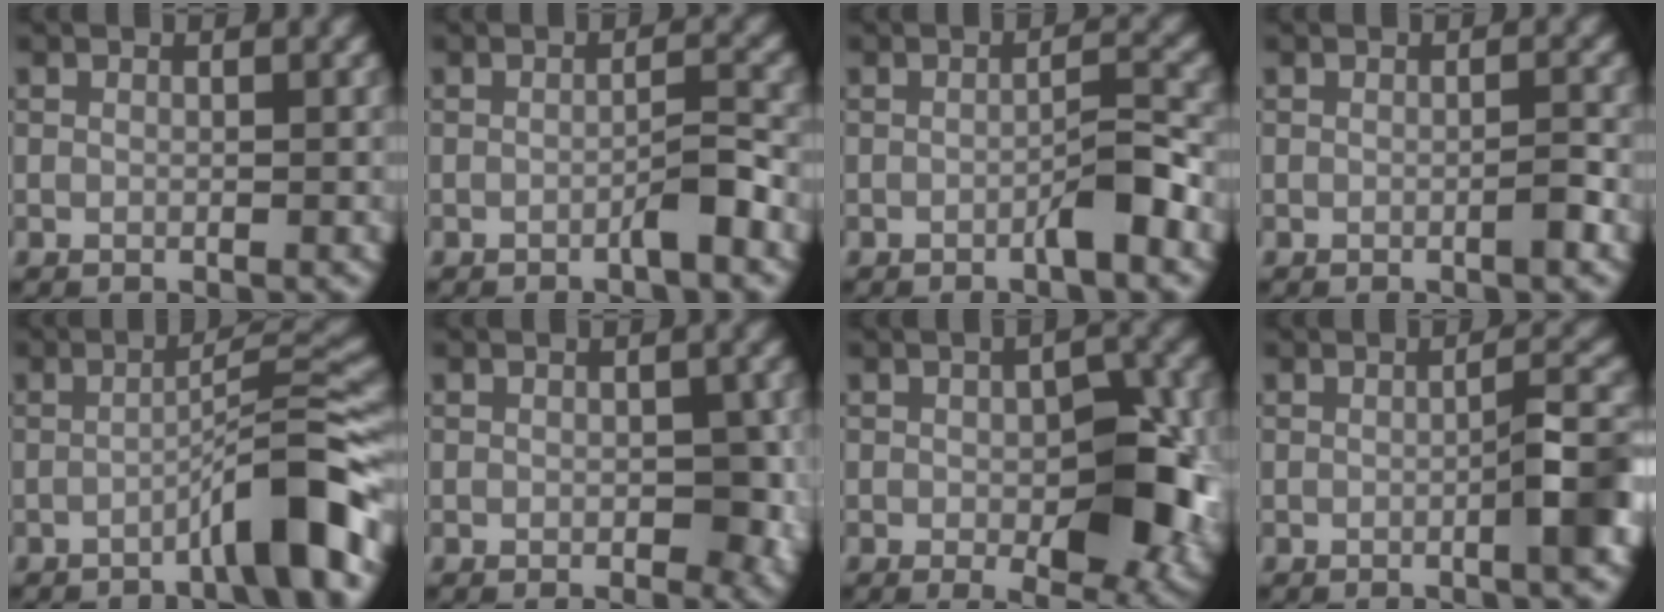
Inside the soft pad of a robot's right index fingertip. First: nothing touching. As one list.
[{"total": 2.1, "force": [-1.1, 0.1, 1.7], "torque": [-0.027, 0.009, -0.023]}, {"total": 2.8, "force": [-1.3, 0.2, 2.4], "torque": [-0.036, 0.010, -0.025]}, {"total": 1.2, "force": [-0.5, 0.1, 1.0], "torque": [-0.014, 0.004, -0.011]}, {"total": 6.4, "force": [-3.3, 0.6, 5.5], "torque": [-0.073, 0.024, -0.064]}, {"total": 3.4, "force": [-0.4, 1.9, 2.8], "torque": [-0.031, -0.005, -0.005]}, {"total": 8.5, "force": [-1.5, 3.9, 7.4], "torque": [-0.101, -0.008, -0.016]}, {"total": 3.8, "force": [-1.1, 0.4, 3.6], "torque": [-0.049, 0.013, -0.024]}]